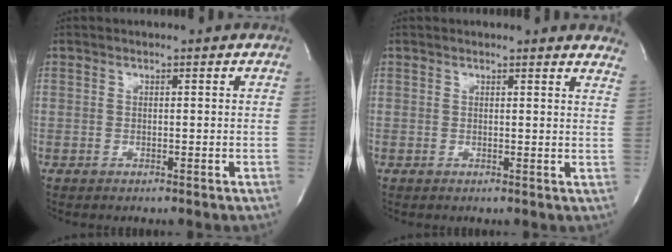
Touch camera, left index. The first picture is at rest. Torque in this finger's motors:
{"motor_torque": [0.56, -0.80, 0.10, -0.03]}